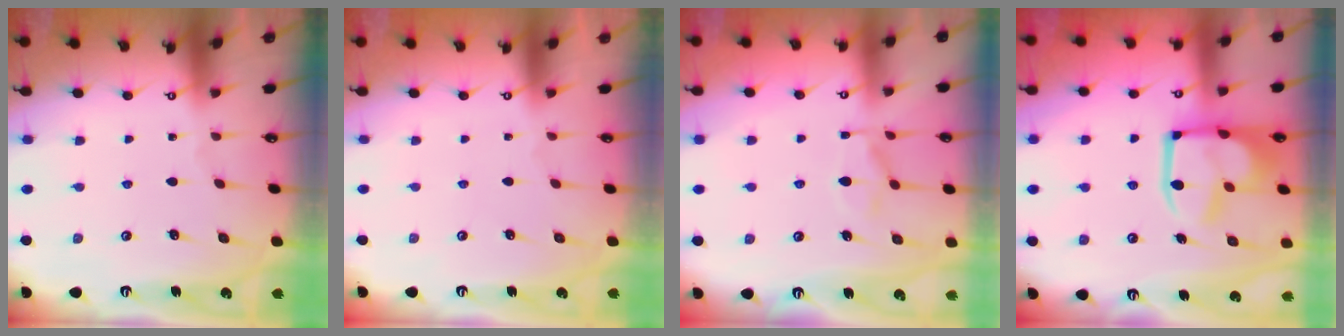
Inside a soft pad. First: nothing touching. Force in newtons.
{"total": 1.5, "press": 1.4, "slide": 0.6}
{"total": 2.8, "press": 2.4, "slide": 1.4}
{"total": 12.1, "press": 12.0, "slide": 1.4}